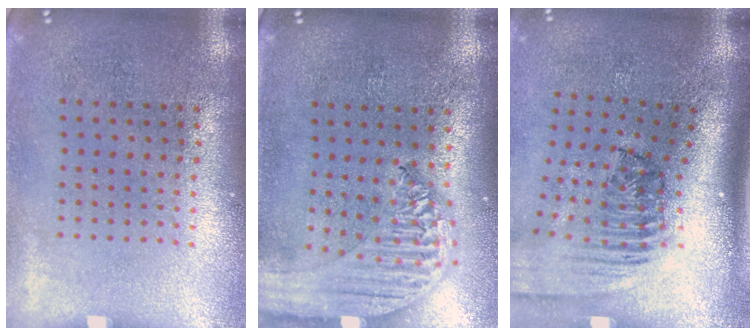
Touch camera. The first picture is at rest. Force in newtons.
{"total": 2.3, "press": 2.0, "slide": 1.1}
{"total": 2.4, "press": 1.7, "slide": 1.7}